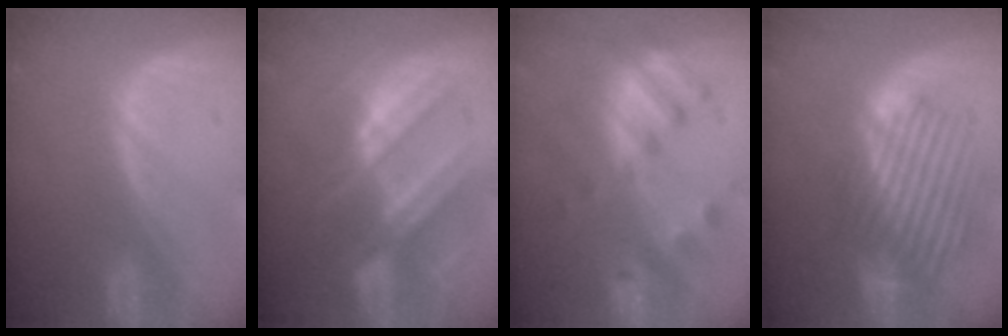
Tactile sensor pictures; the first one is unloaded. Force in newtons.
{"total": 8.0, "press": 7.9, "slide": 1.1}
{"total": 7.2, "press": 6.8, "slide": 2.3}
{"total": 8.6, "press": 8.2, "slide": 2.6}